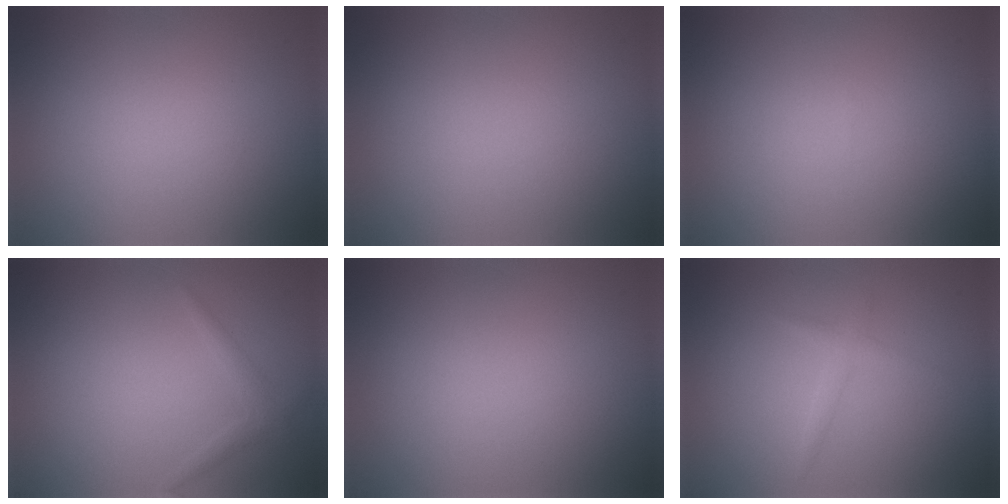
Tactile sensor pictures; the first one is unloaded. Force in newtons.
{"total": 0.0}
{"total": 0.0}
{"total": 1.1, "press": 1.1, "slide": 0.1}
{"total": 0.0}
{"total": 1.2, "press": 1.2, "slide": 0.0}